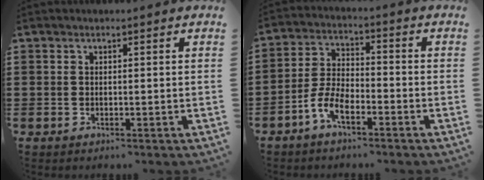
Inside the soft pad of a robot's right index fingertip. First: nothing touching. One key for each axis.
{"total": 5.8, "fx": -3.4, "fy": 2.3, "fz": 4.1, "tx": -0.103, "ty": 0.001, "tz": -0.073}